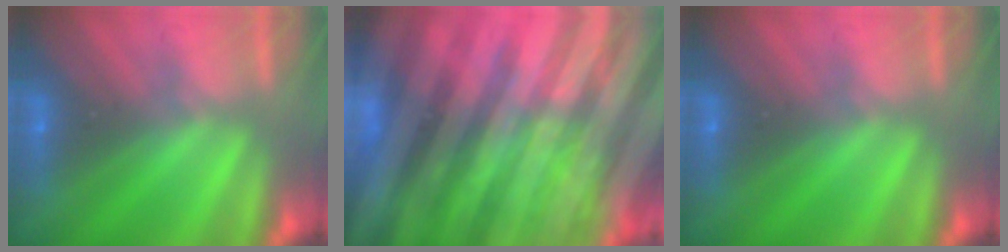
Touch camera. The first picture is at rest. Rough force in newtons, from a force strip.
{"total": 6.8}
{"total": 0.0}